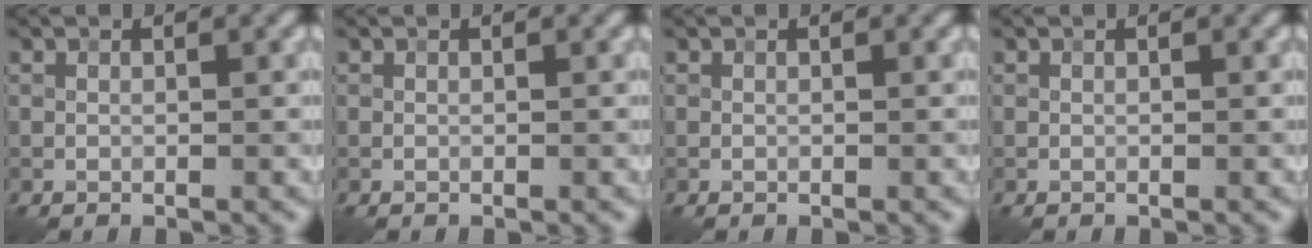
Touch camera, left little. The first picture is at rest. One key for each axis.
{"total": 0.0}
{"total": 0.0}
{"total": 0.0}